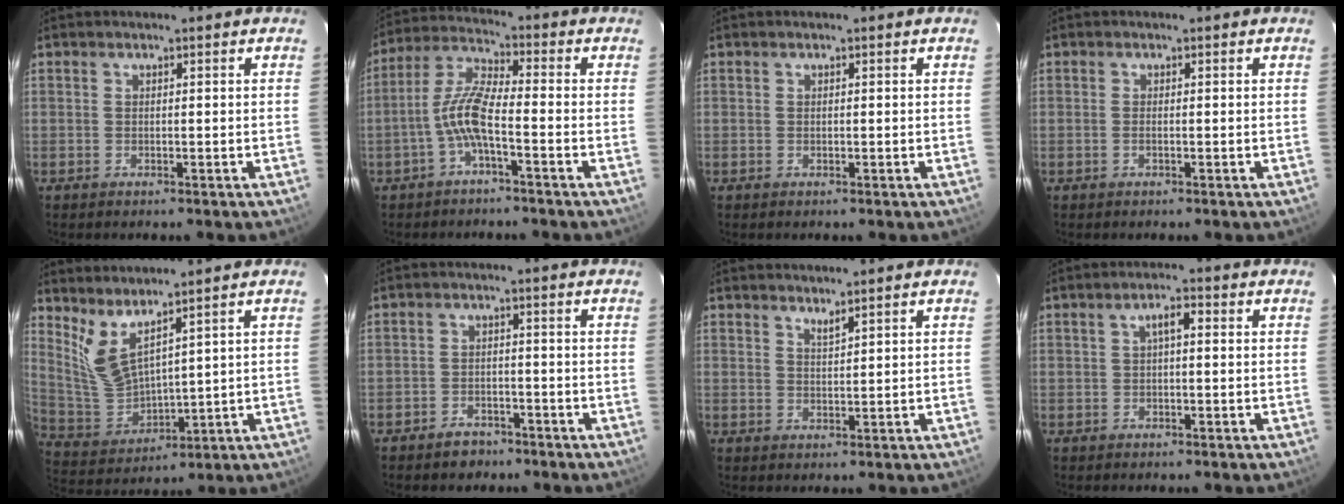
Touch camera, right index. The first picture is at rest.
{"total": 7.3, "force": [-3.0, 1.3, 6.5], "torque": [-0.149, 0.015, -0.060]}
{"total": 0.0}
{"total": 0.7, "force": [-0.3, 0.1, 0.7], "torque": [-0.015, 0.001, -0.006]}
{"total": 8.0, "force": [5.7, 2.2, 5.1], "torque": [-0.105, -0.016, 0.133]}
{"total": 4.3, "force": [-3.4, 2.4, 0.8], "torque": [-0.032, 0.013, -0.050]}
{"total": 1.7, "force": [1.5, -0.4, 0.7], "torque": [-0.014, -0.003, 0.025]}
{"total": 2.5, "force": [0.3, 0.5, 2.4], "torque": [-0.045, 0.011, 0.006]}